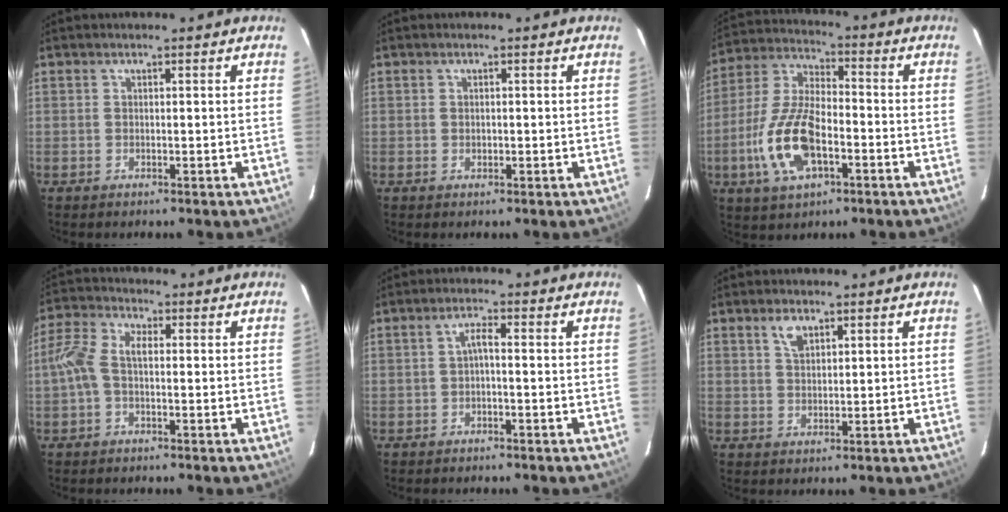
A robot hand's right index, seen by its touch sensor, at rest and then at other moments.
{"total": 0.7, "force": [0.0, 0.6, 0.3], "torque": [-0.004, 0.000, 0.001]}
{"total": 14.7, "force": [-4.9, 6.8, 12.1], "torque": [-0.264, -0.002, -0.091]}
{"total": 6.0, "force": [-0.3, 3.1, 5.1], "torque": [-0.118, 0.019, -0.011]}
{"total": 1.7, "force": [-0.5, 0.3, 1.6], "torque": [-0.033, 0.007, -0.009]}
{"total": 3.0, "force": [1.9, 1.5, 1.8], "torque": [-0.031, 0.004, 0.037]}